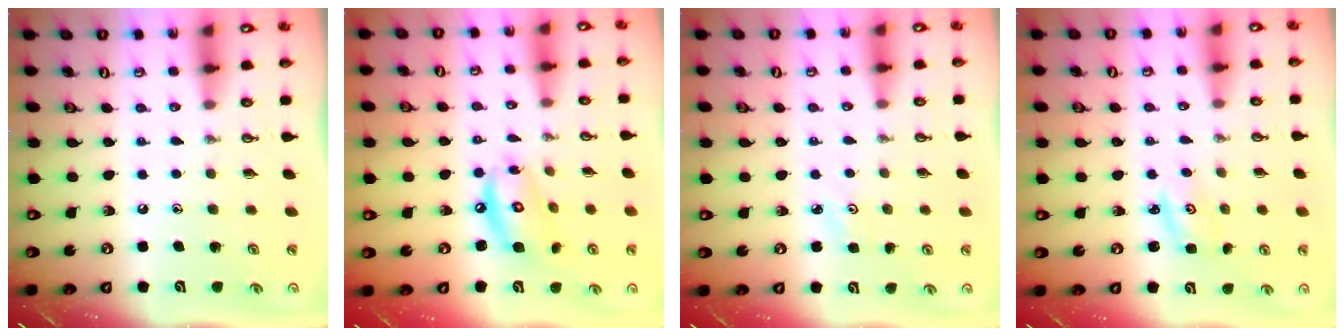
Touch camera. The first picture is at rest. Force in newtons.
{"total": 10.6, "press": 10.6, "slide": 0.8}
{"total": 2.2, "press": 2.1, "slide": 0.3}
{"total": 1.8, "press": 1.8, "slide": 0.1}